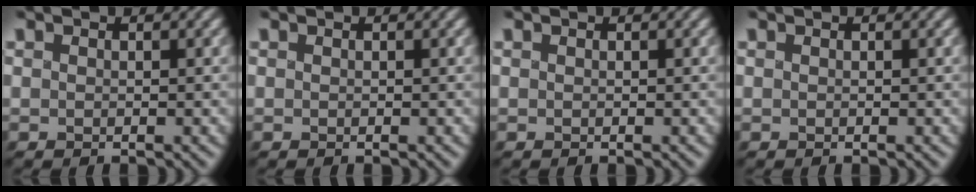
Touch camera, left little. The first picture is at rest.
{"total": 0.0}
{"total": 0.0}
{"total": 0.0}